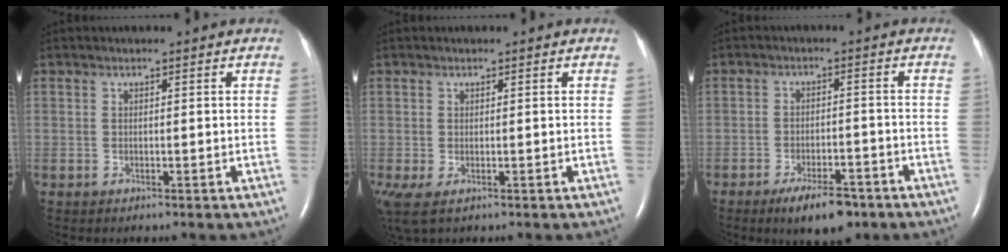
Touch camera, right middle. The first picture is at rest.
{"total": 3.4, "force": [-1.4, 1.5, 2.7], "torque": [-0.058, -0.012, -0.019]}
{"total": 7.1, "force": [-5.0, 2.4, 4.5], "torque": [-0.077, -0.006, -0.076]}